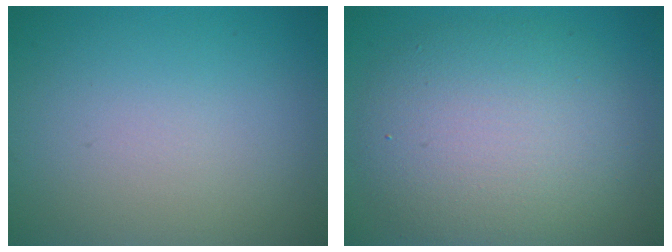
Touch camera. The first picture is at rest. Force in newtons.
{"total": 8.0, "press": 8.0, "slide": 0.2}